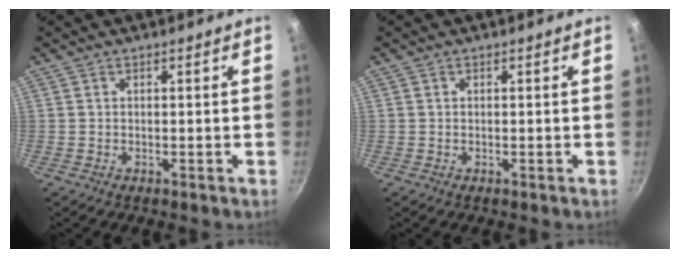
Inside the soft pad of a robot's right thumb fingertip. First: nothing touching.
{"total": 0.0}